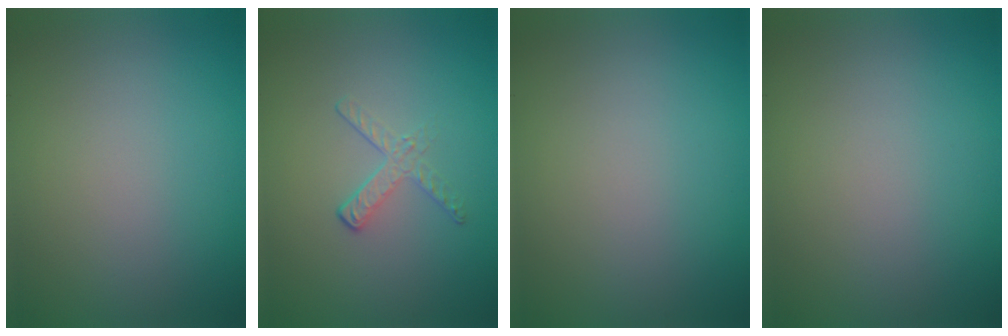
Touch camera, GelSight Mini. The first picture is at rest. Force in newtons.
{"total": 1.7, "press": 0.7, "slide": 1.5}
{"total": 0.0}
{"total": 0.0}